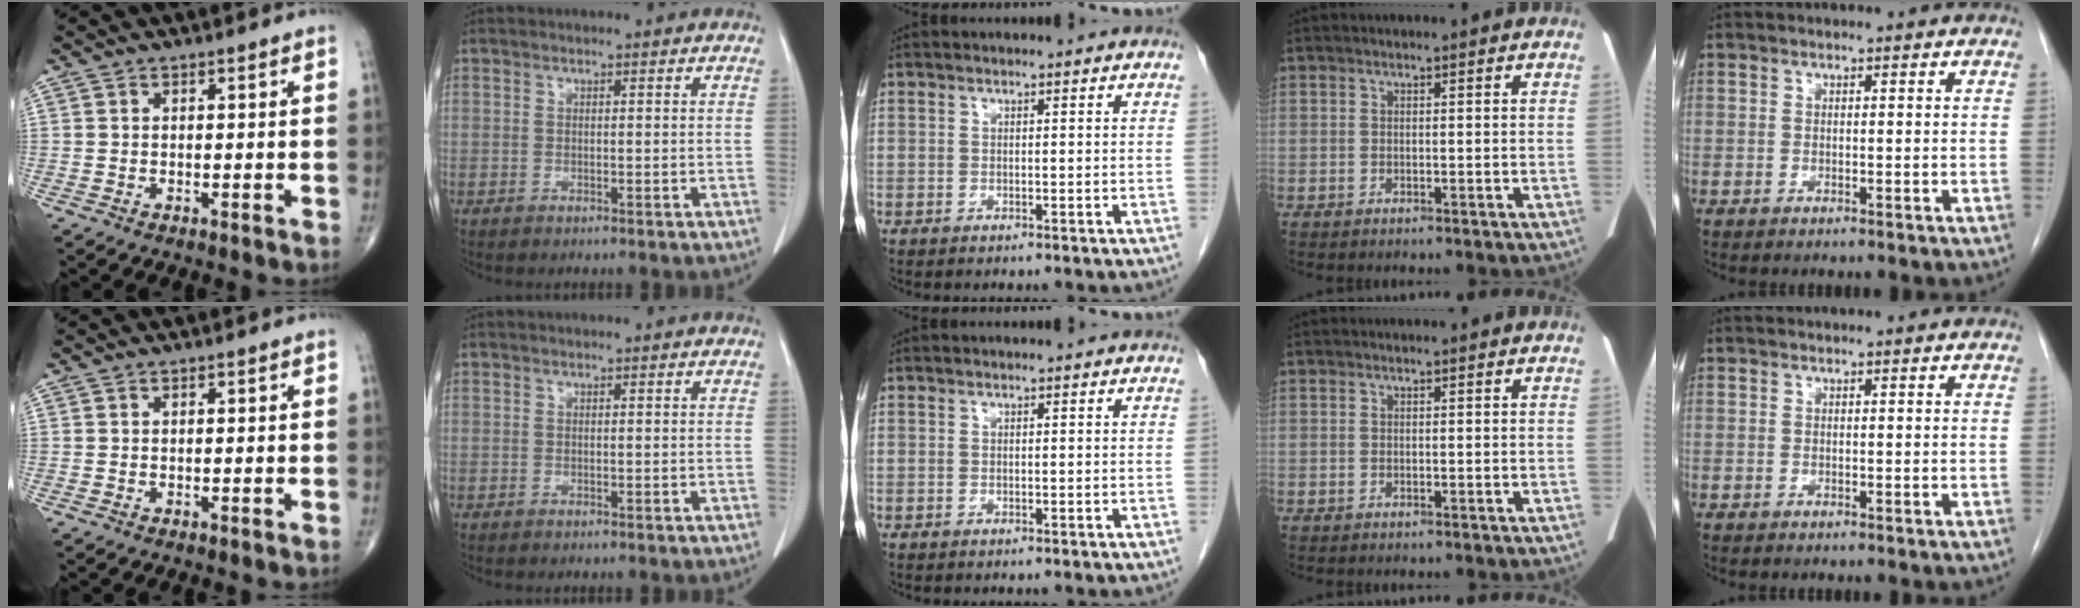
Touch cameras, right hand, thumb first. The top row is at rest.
{}